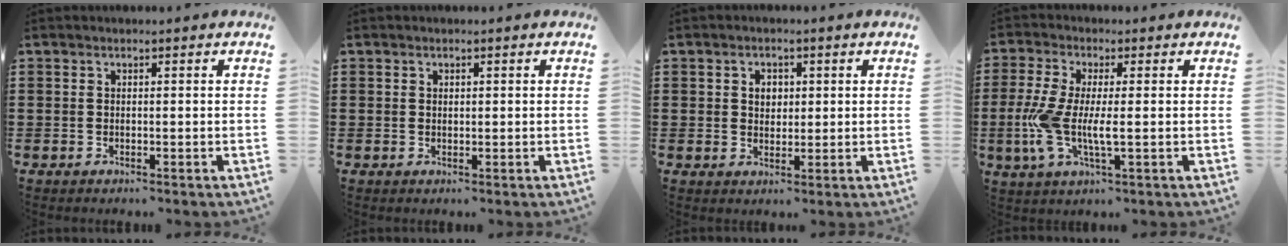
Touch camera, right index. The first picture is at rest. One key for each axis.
{"total": 0.5, "fx": 0.3, "fy": 0.4, "fz": 0.2, "tx": -0.004, "ty": 0.003, "tz": 0.006}
{"total": 2.3, "fx": 0.5, "fy": 1.9, "fz": 1.3, "tx": -0.032, "ty": 0.012, "tz": 0.007}
{"total": 6.8, "fx": -0.9, "fy": 1.9, "fz": 6.5, "tx": -0.158, "ty": -0.016, "tz": -0.026}